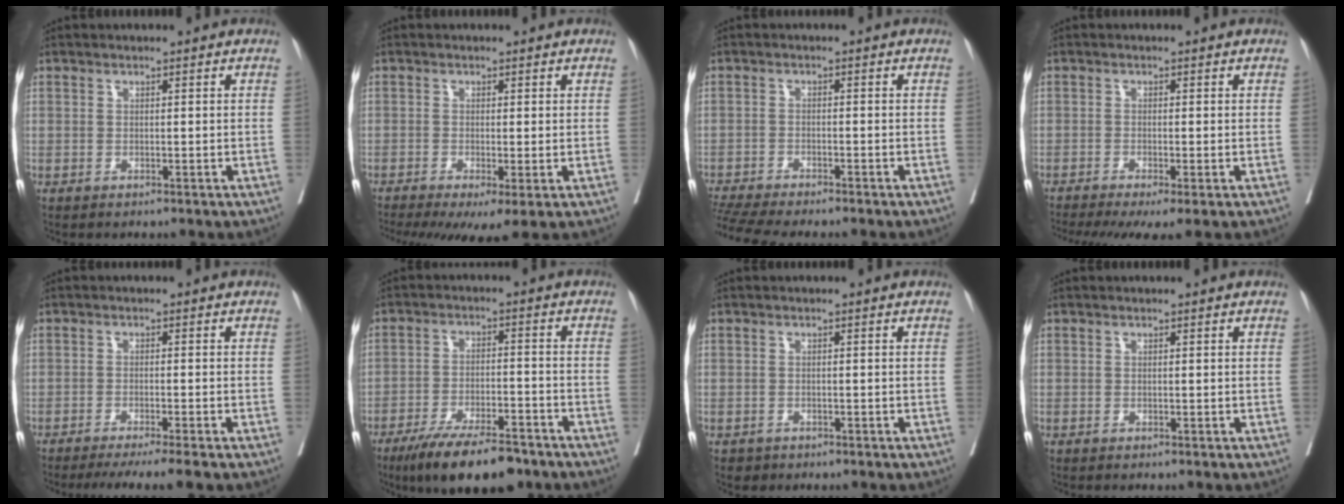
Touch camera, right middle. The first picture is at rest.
{"total": 8.1, "force": [-4.6, 2.1, 6.4], "torque": [-0.104, -0.020, -0.075]}
{"total": 10.3, "force": [-9.1, 0.6, 4.8], "torque": [-0.072, -0.009, -0.143]}
{"total": 8.3, "force": [-5.9, 1.3, 5.7], "torque": [-0.087, -0.017, -0.098]}
{"total": 7.4, "force": [-6.2, -1.1, 3.9], "torque": [-0.036, -0.018, -0.095]}
{"total": 12.9, "force": [-9.8, 3.1, 7.7], "torque": [-0.119, -0.015, -0.161]}
{"total": 1.2, "force": [-0.8, 0.9, 0.1], "torque": [-0.002, 0.002, -0.011]}
{"total": 0.0}